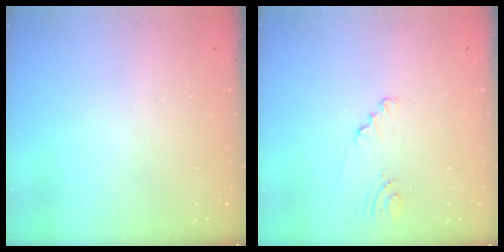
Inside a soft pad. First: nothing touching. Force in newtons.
{"total": 1.2, "press": 1.1, "slide": 0.1}